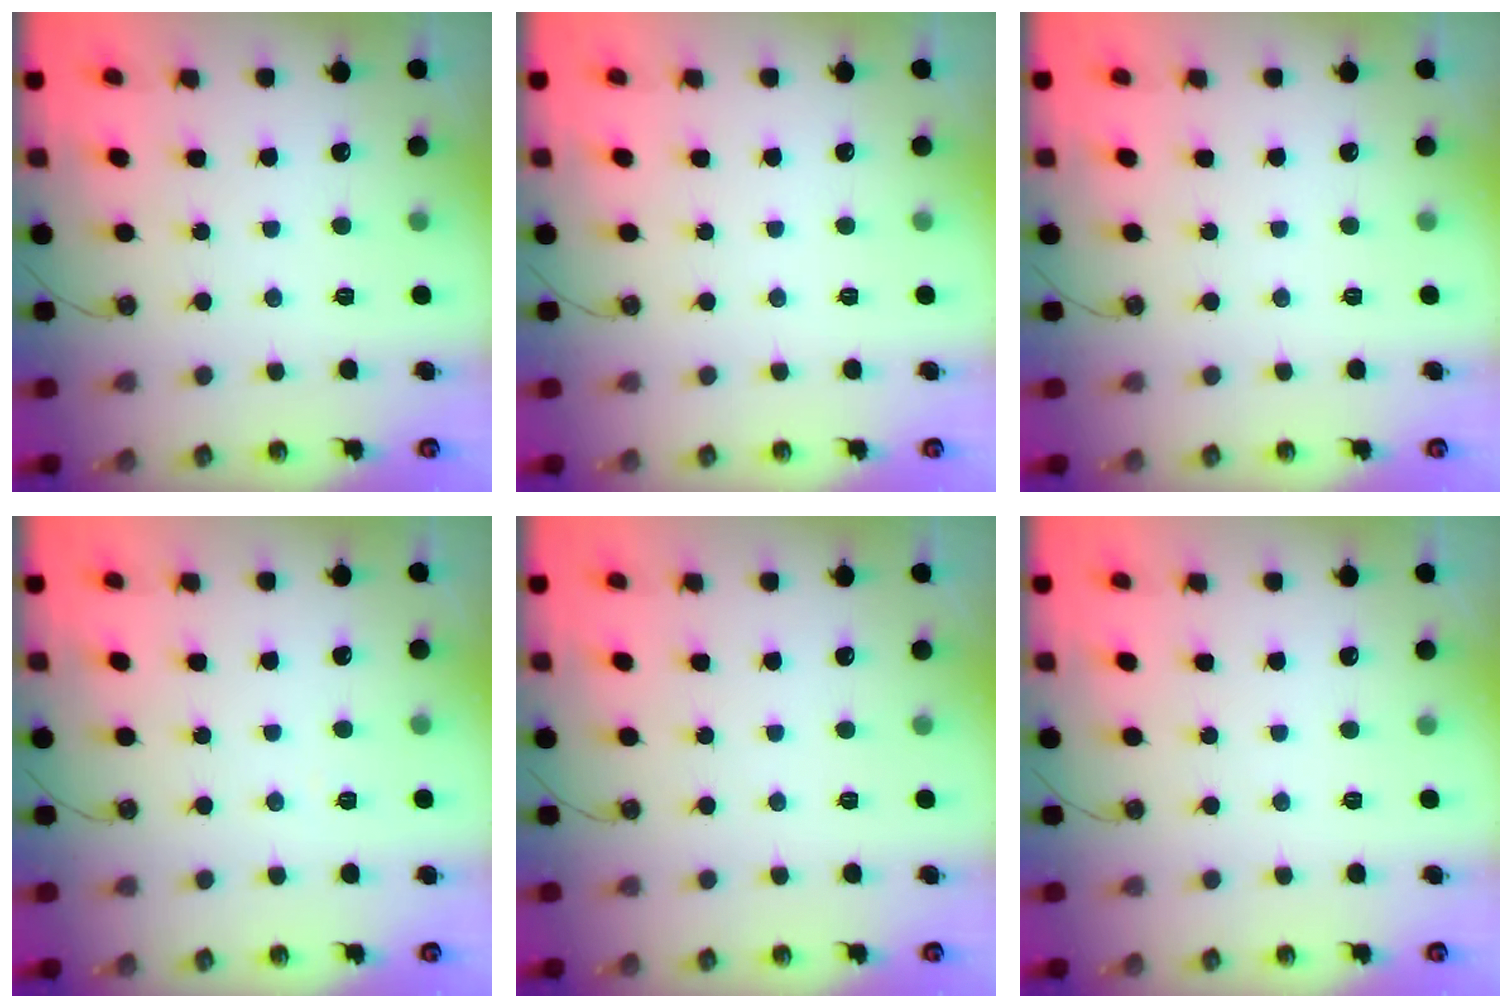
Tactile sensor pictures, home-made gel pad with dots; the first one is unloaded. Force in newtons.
{"total": 0.0}
{"total": 0.0}
{"total": 3.5, "press": 3.3, "slide": 1.3}
{"total": 0.0}
{"total": 0.0}